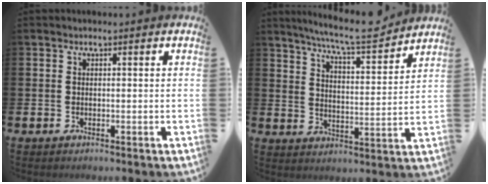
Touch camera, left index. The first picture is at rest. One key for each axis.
{"total": 8.4, "fx": 7.8, "fy": 0.6, "fz": 3.1, "tx": -0.071, "ty": -0.049, "tz": 0.134}